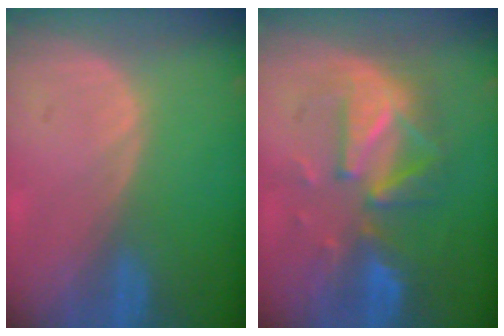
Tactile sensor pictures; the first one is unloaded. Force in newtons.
{"total": 8.6, "press": 8.5, "slide": 1.2}